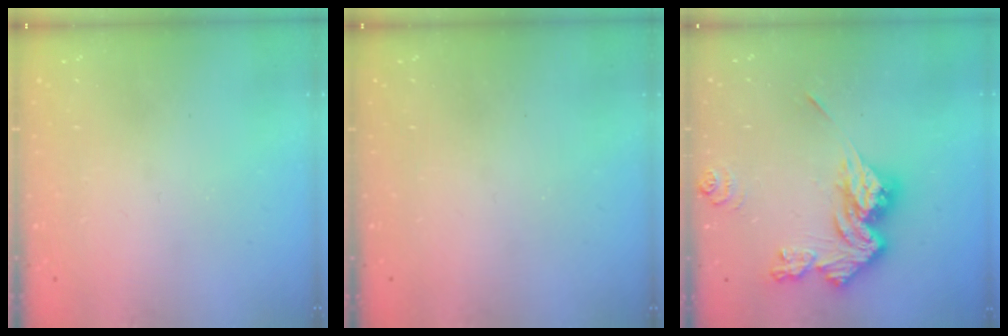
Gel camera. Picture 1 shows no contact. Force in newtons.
{"total": 0.0}
{"total": 15.3, "press": 15.2, "slide": 1.4}